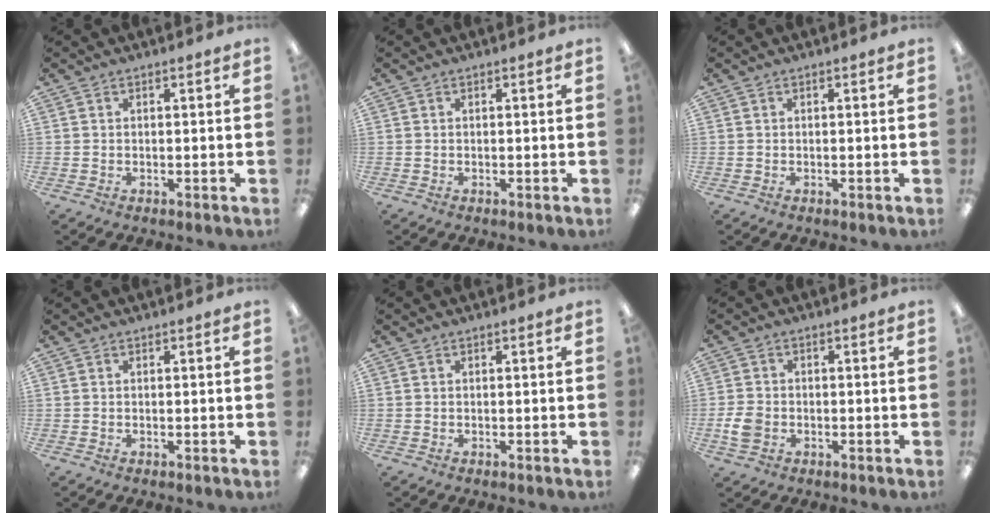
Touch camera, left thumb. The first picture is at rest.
{"total": 0.0}
{"total": 0.0}
{"total": 0.0}
{"total": 0.0}
{"total": 4.6, "force": [-1.4, 3.5, 2.8], "torque": [-0.058, 0.005, -0.026]}